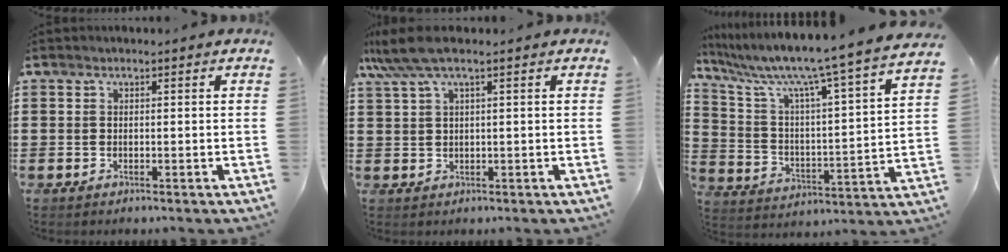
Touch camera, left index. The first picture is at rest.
{"total": 4.3, "force": [2.1, 0.4, 3.8], "torque": [-0.091, -0.001, 0.033]}
{"total": 8.4, "force": [7.1, -0.8, 4.3], "torque": [-0.117, -0.065, 0.106]}